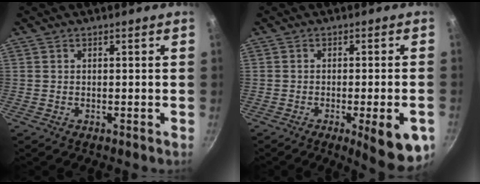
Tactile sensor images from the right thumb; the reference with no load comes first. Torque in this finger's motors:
{"motor_torque": [1.32, 1.08, 1.20, -0.27, 0.25]}